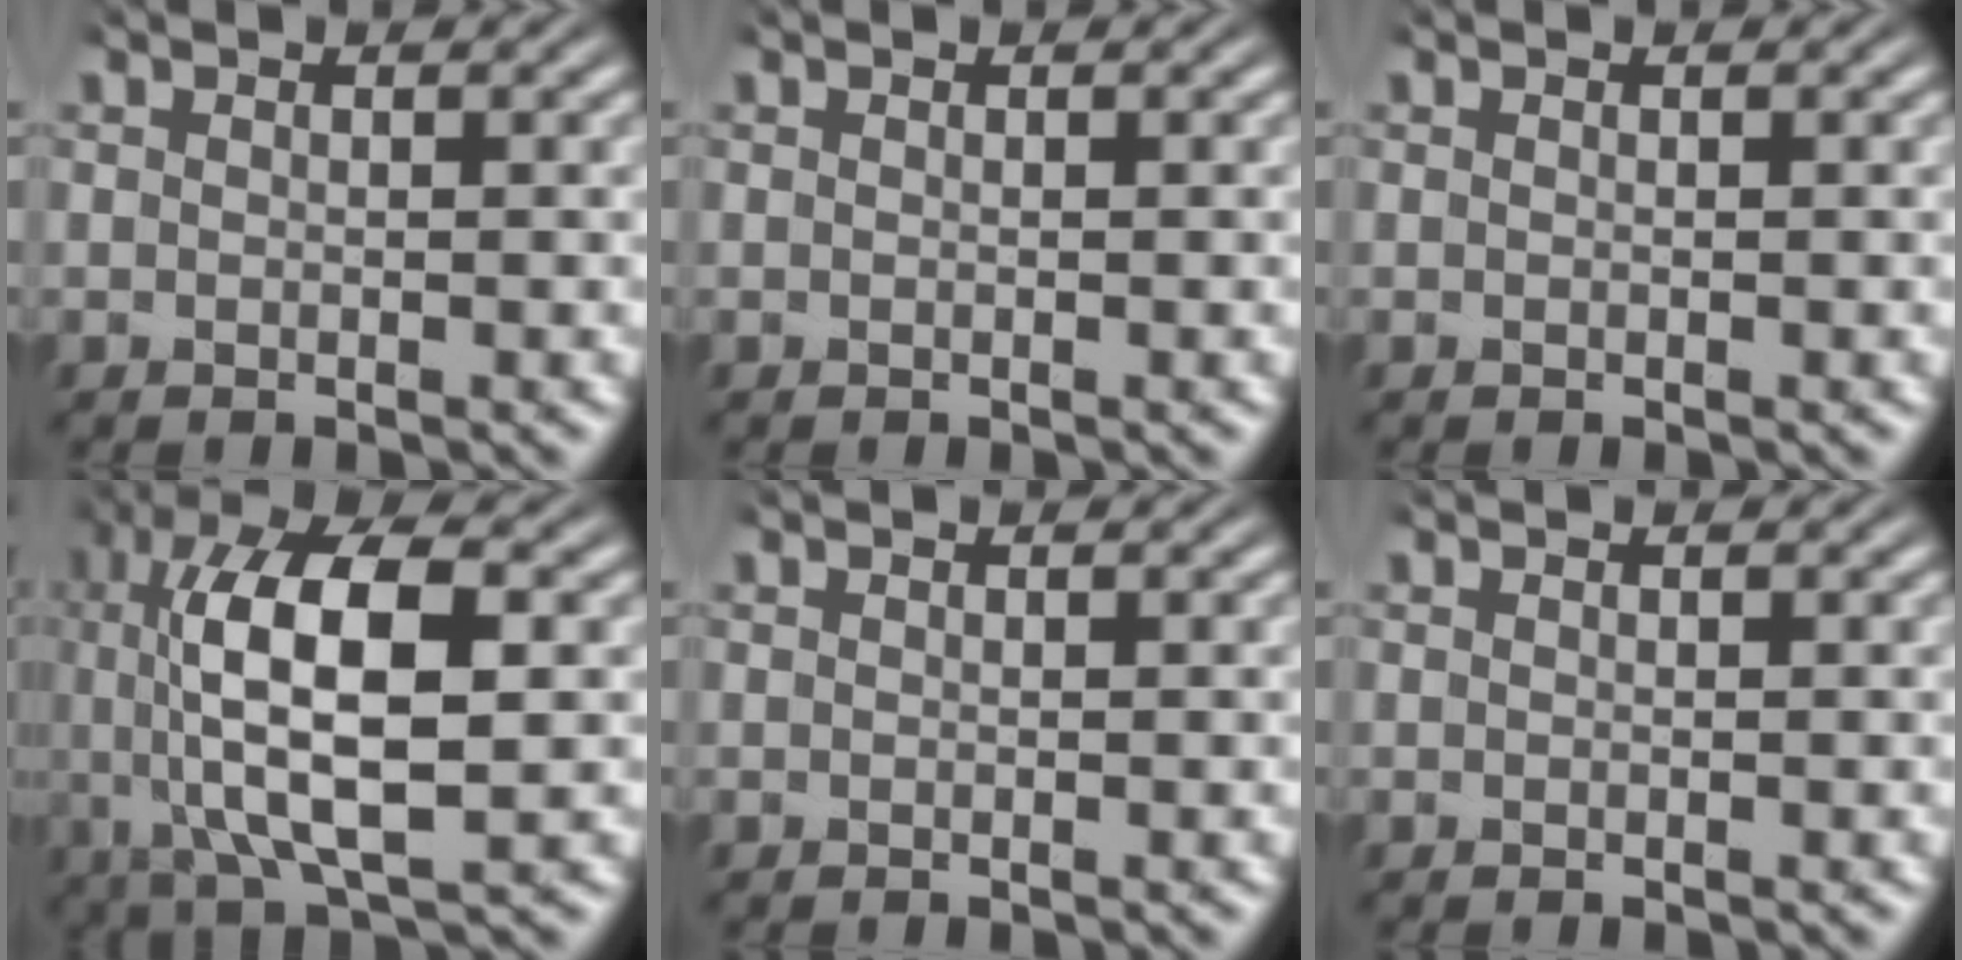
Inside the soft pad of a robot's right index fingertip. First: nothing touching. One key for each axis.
{"total": 0.0}
{"total": 0.0}
{"total": 10.7, "fx": 0.5, "fy": 5.1, "fz": 9.4, "tx": -0.182, "ty": -0.009, "tz": 0.013}
{"total": 0.0}
{"total": 0.0}